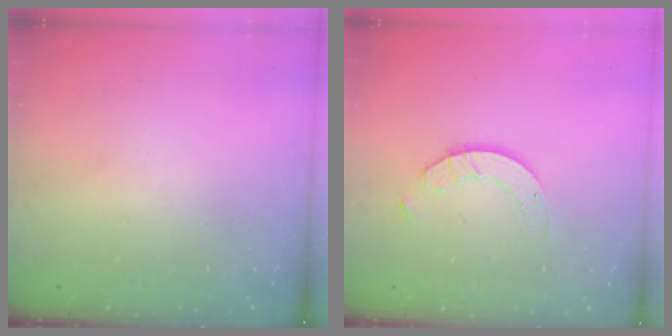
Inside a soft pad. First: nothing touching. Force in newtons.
{"total": 2.1, "press": 2.1, "slide": 0.2}